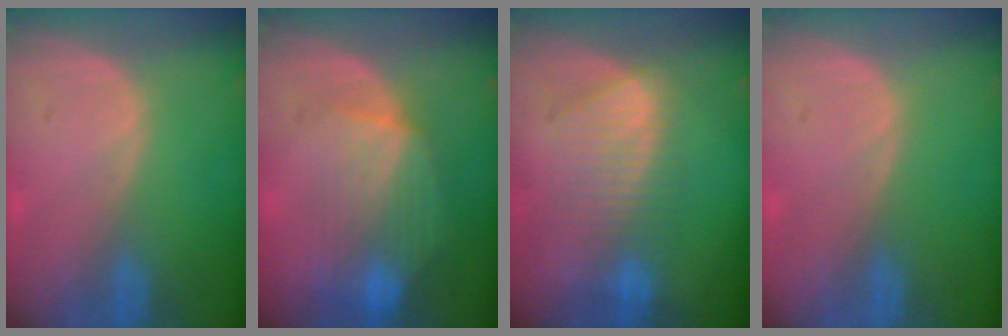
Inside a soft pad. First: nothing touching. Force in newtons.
{"total": 8.9, "press": 8.0, "slide": 3.9}
{"total": 7.6, "press": 7.4, "slide": 1.8}
{"total": 0.0}